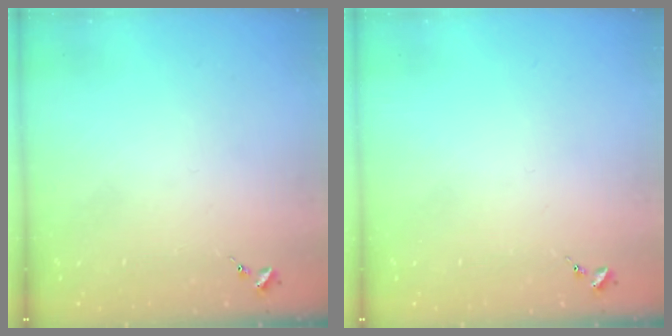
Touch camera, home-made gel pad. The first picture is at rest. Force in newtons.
{"total": 0.0}